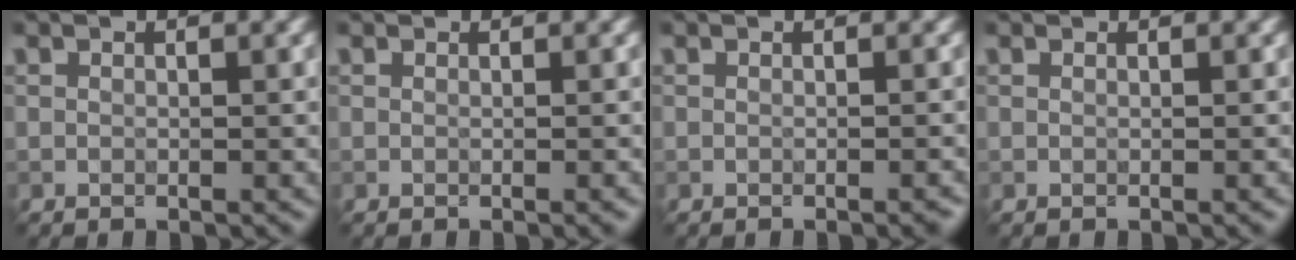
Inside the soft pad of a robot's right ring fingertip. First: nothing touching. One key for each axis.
{"total": 1.1, "fx": 0.6, "fy": 0.6, "fz": 0.7, "tx": 0.002, "ty": -0.006, "tz": -0.004}
{"total": 0.9, "fx": -0.4, "fy": 0.4, "fz": 0.8, "tx": 0.001, "ty": -0.005, "tz": -0.007}
{"total": 0.8, "fx": 0.7, "fy": 0.3, "fz": 0.4, "tx": -0.002, "ty": -0.005, "tz": 0.001}